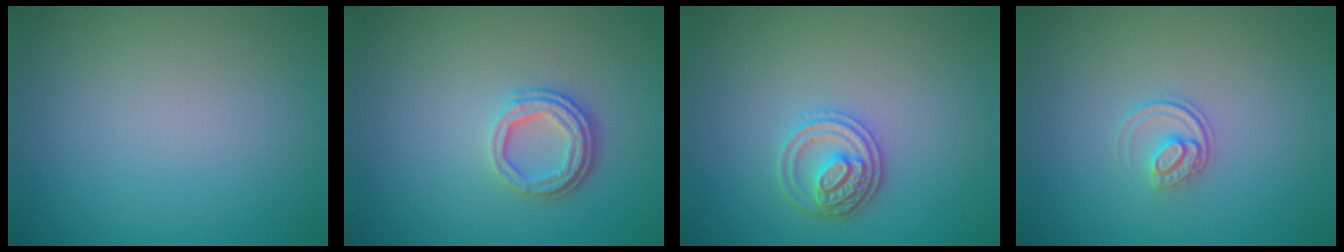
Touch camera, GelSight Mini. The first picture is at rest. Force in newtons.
{"total": 3.3, "press": 2.5, "slide": 2.2}
{"total": 2.9, "press": 2.8, "slide": 0.7}
{"total": 1.5, "press": 1.1, "slide": 1.1}